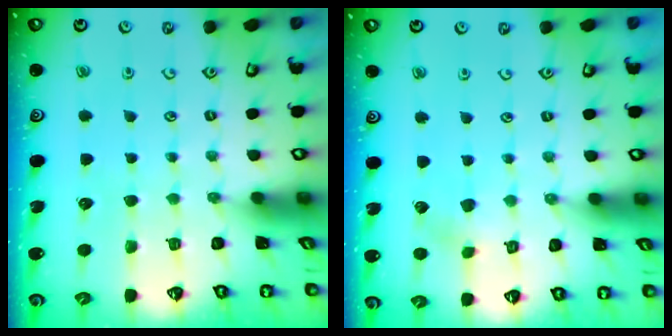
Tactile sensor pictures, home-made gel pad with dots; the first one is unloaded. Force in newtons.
{"total": 3.4, "press": 3.4, "slide": 0.5}